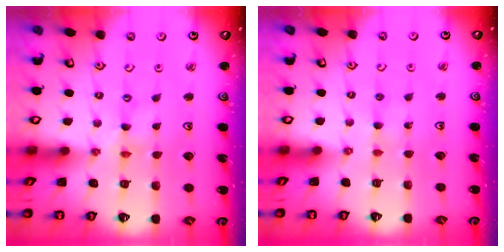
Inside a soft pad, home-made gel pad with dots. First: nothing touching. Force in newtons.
{"total": 2.3, "press": 2.3, "slide": 0.3}